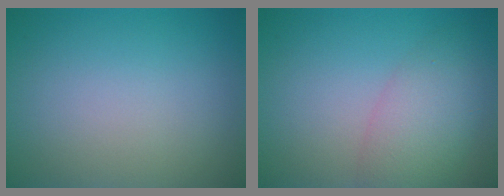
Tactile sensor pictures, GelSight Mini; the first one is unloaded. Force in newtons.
{"total": 4.6, "press": 4.6, "slide": 0.3}